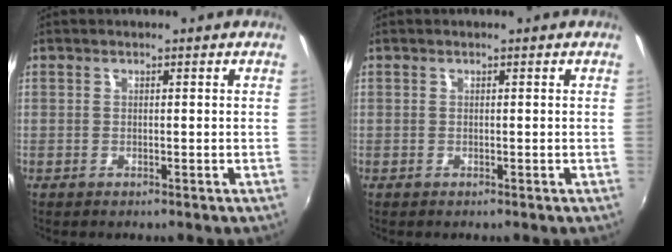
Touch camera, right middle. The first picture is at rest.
{"total": 0.0}